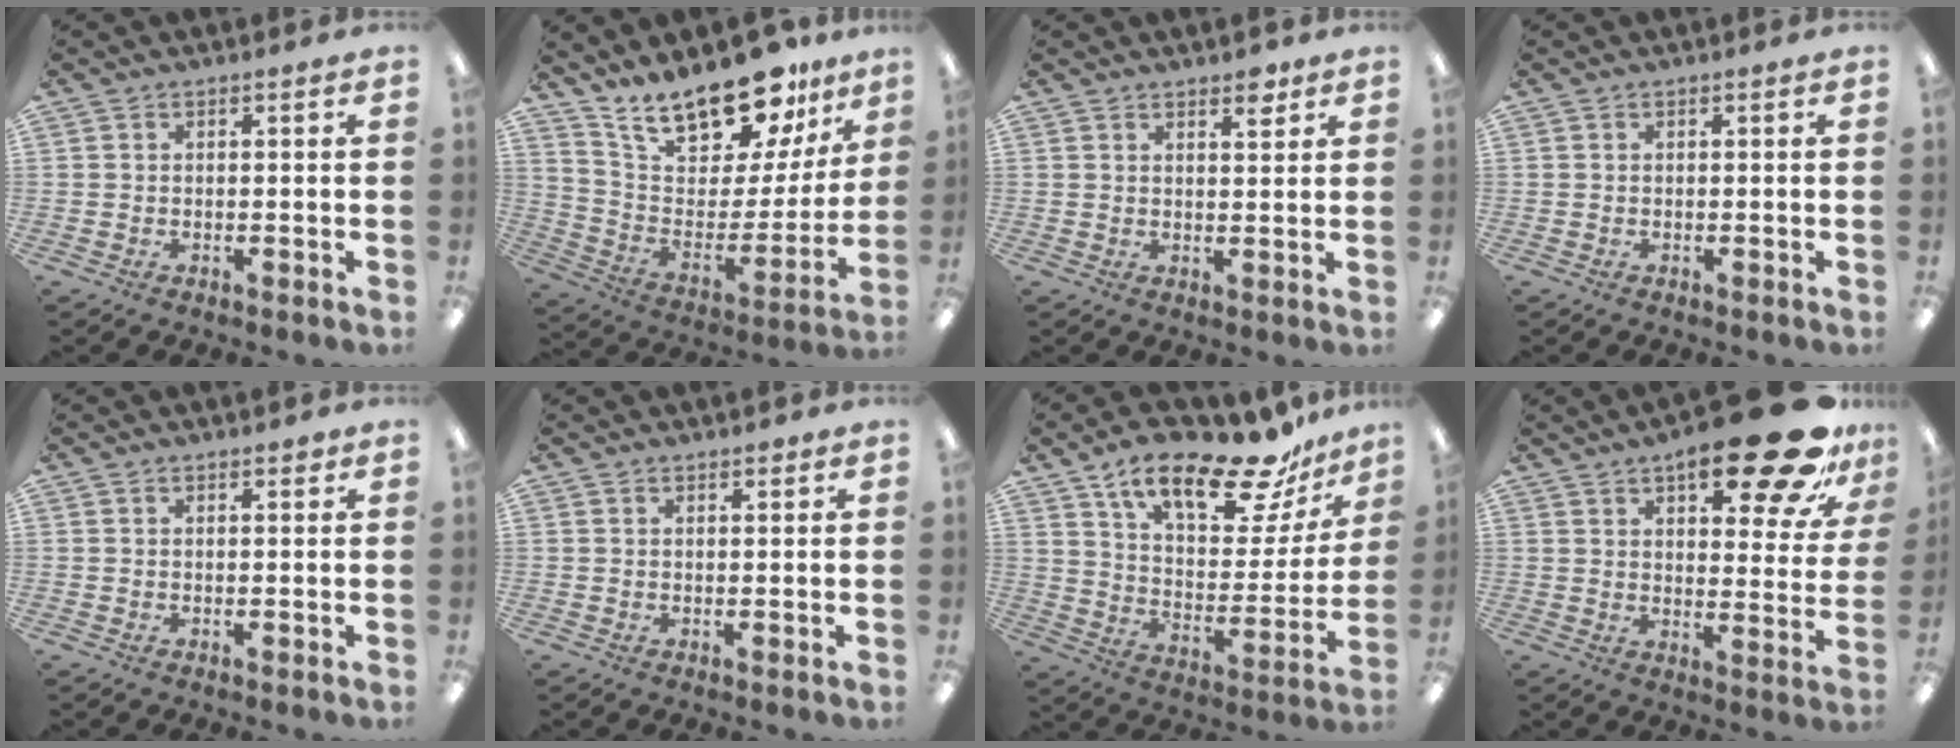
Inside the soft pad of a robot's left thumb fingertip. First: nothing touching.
{"total": 21.5, "force": [17.6, 7.9, 9.6], "torque": [-0.166, -0.121, 0.310]}
{"total": 3.7, "force": [3.0, 1.3, 1.7], "torque": [-0.014, -0.016, 0.049]}
{"total": 0.0}
{"total": 1.1, "force": [0.9, 0.4, 0.6], "torque": [-0.005, -0.003, 0.014]}
{"total": 1.1, "force": [0.9, 0.4, 0.5], "torque": [-0.010, 0.000, 0.017]}
{"total": 21.9, "force": [15.8, 7.4, 13.2], "torque": [-0.211, -0.099, 0.267]}
{"total": 21.5, "force": [13.6, 6.6, 15.3], "torque": [-0.203, -0.085, 0.212]}